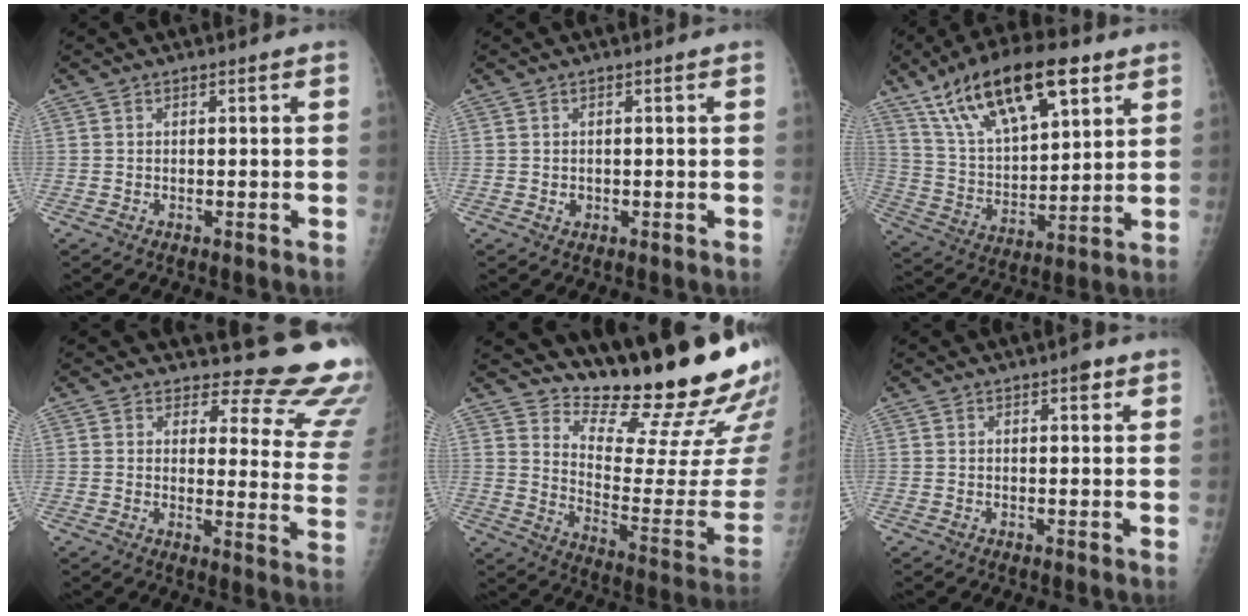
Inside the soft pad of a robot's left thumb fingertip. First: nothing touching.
{"total": 0.9, "force": [-0.1, 0.8, 0.4], "torque": [-0.003, 0.001, 0.002]}
{"total": 21.8, "force": [12.4, 8.9, 15.5], "torque": [-0.241, -0.030, 0.227]}
{"total": 17.3, "force": [16.2, 4.7, 3.7], "torque": [0.007, -0.166, 0.158]}
{"total": 21.5, "force": [18.8, 3.1, 9.9], "torque": [-0.110, -0.175, 0.269]}
{"total": 1.8, "force": [1.1, 0.7, 1.2], "torque": [-0.011, -0.002, 0.012]}